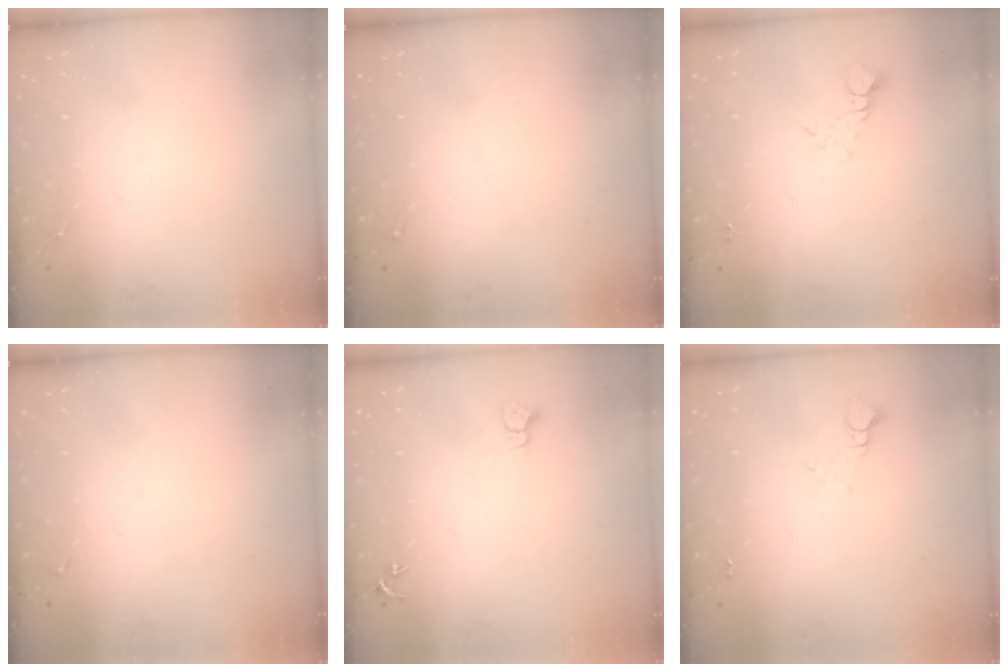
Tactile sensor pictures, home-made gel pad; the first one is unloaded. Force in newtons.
{"total": 0.0}
{"total": 3.2, "press": 3.2, "slide": 0.2}
{"total": 0.0}
{"total": 2.3, "press": 2.3, "slide": 0.3}
{"total": 4.2, "press": 4.2, "slide": 0.4}